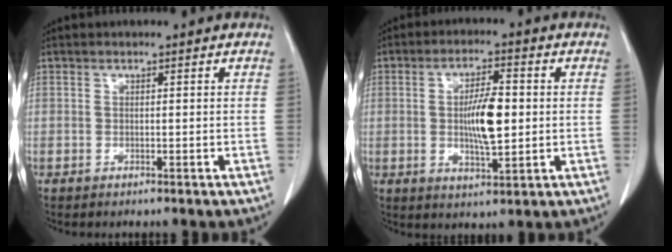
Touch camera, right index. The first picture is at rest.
{"total": 7.8, "force": [0.0, 1.9, 7.6], "torque": [-0.140, 0.000, 0.003]}